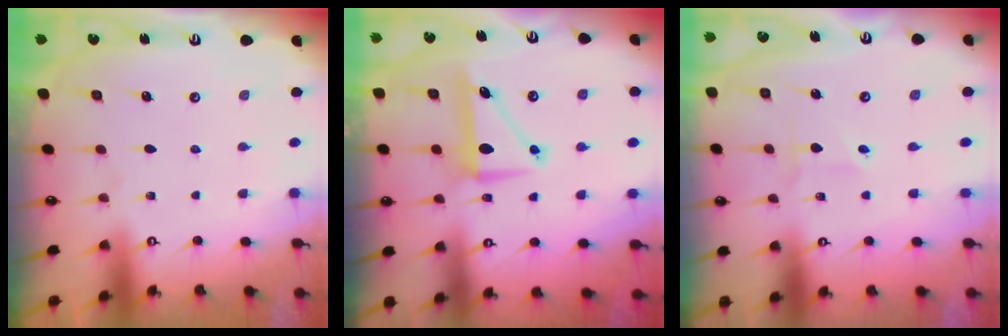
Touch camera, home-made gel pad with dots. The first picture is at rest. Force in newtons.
{"total": 7.6, "press": 7.6, "slide": 1.0}
{"total": 1.7, "press": 1.7, "slide": 0.2}